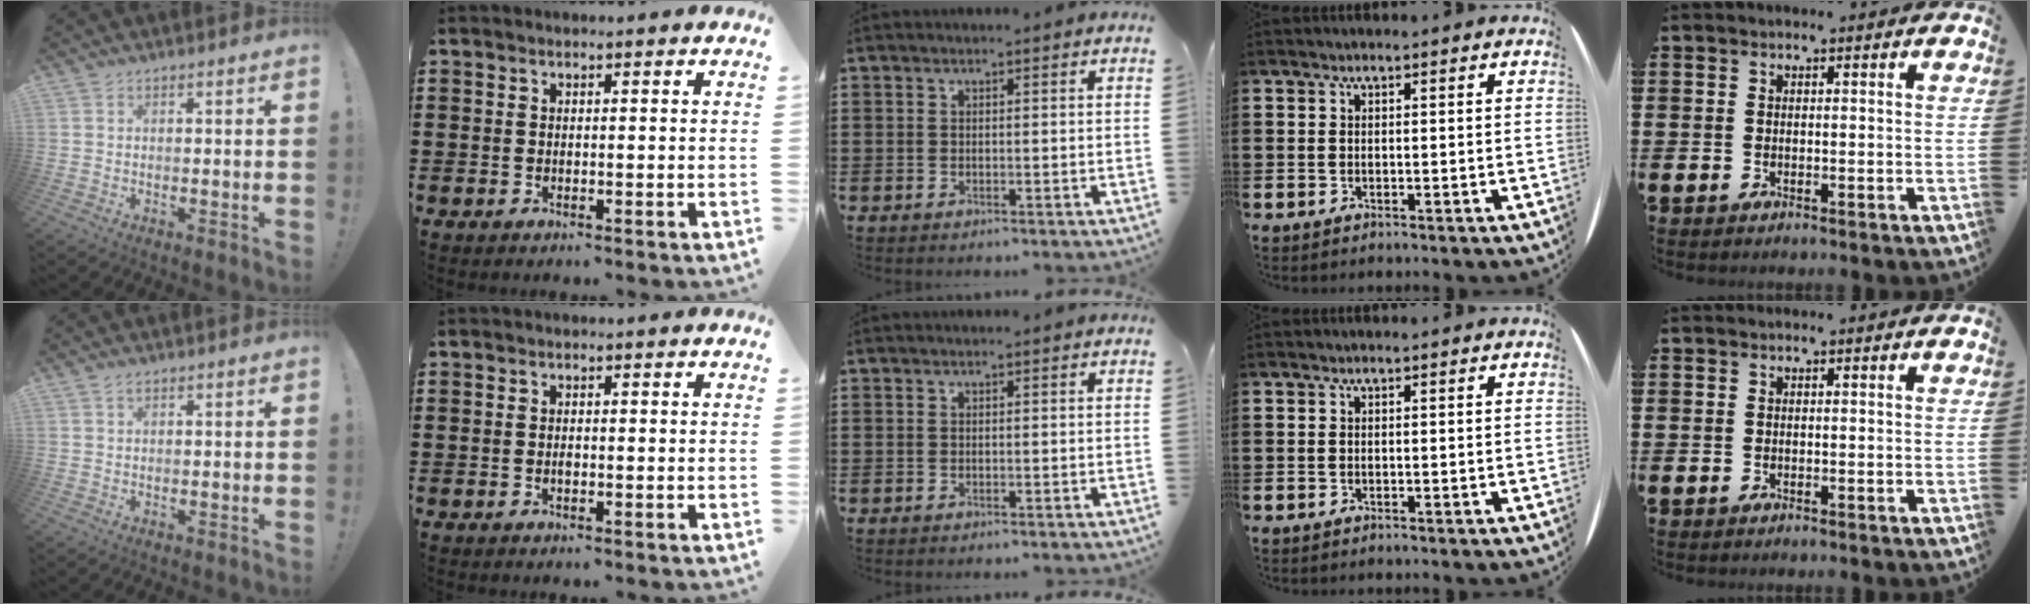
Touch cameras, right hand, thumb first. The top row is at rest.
{"thumb": {"total": 0.8, "force": [0.5, 0.3, 0.6], "torque": [-0.009, 0.001, 0.008]}, "index": {"total": 0.7, "force": [-0.2, 0.3, 0.6], "torque": [-0.012, -0.002, -0.003]}}